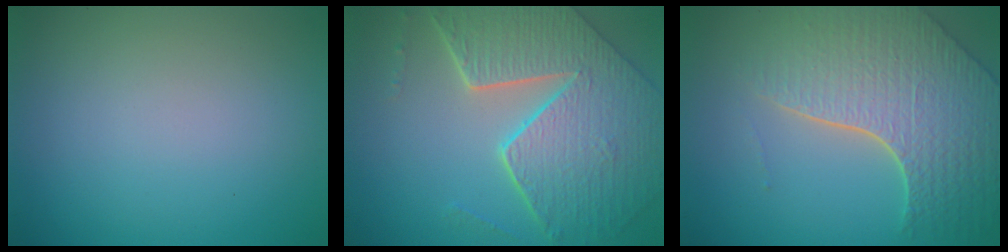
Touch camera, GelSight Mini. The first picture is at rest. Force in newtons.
{"total": 8.7, "press": 6.3, "slide": 6.1}
{"total": 7.9, "press": 5.7, "slide": 5.5}